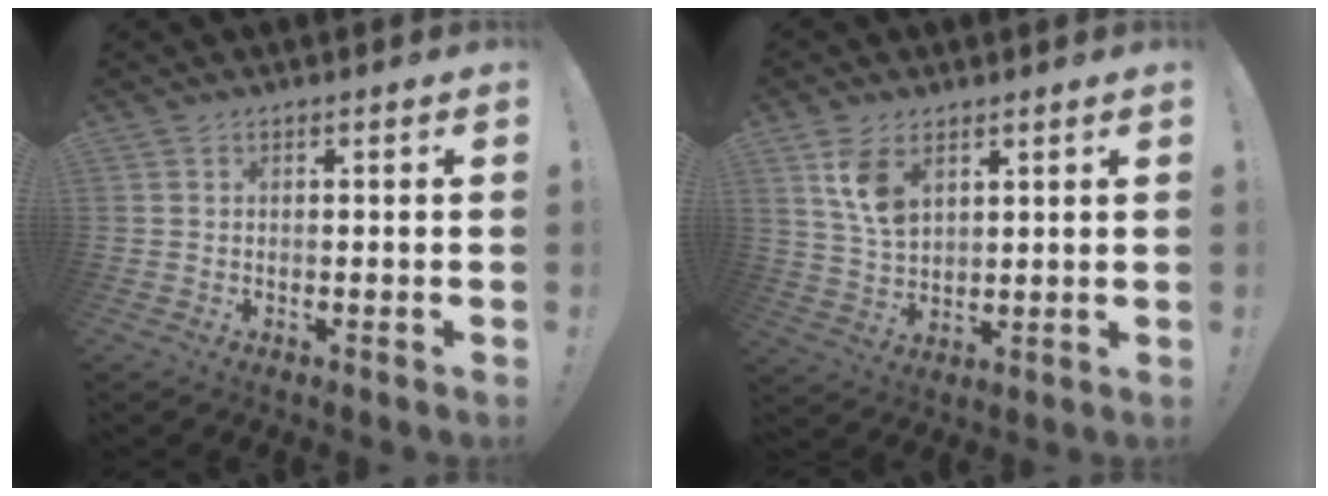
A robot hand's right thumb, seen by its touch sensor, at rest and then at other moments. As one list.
[{"total": 8.8, "force": [4.7, 5.3, 5.2], "torque": [-0.088, -0.015, 0.092]}]